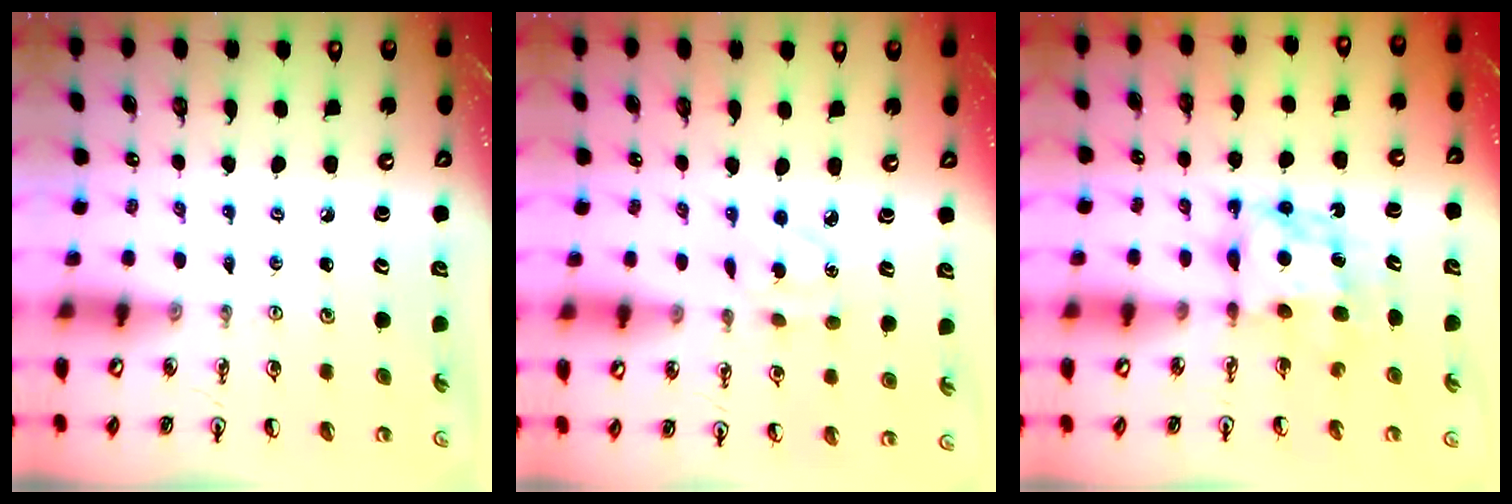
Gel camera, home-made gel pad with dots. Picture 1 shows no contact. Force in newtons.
{"total": 4.2, "press": 4.1, "slide": 0.5}
{"total": 7.1, "press": 7.1, "slide": 0.4}